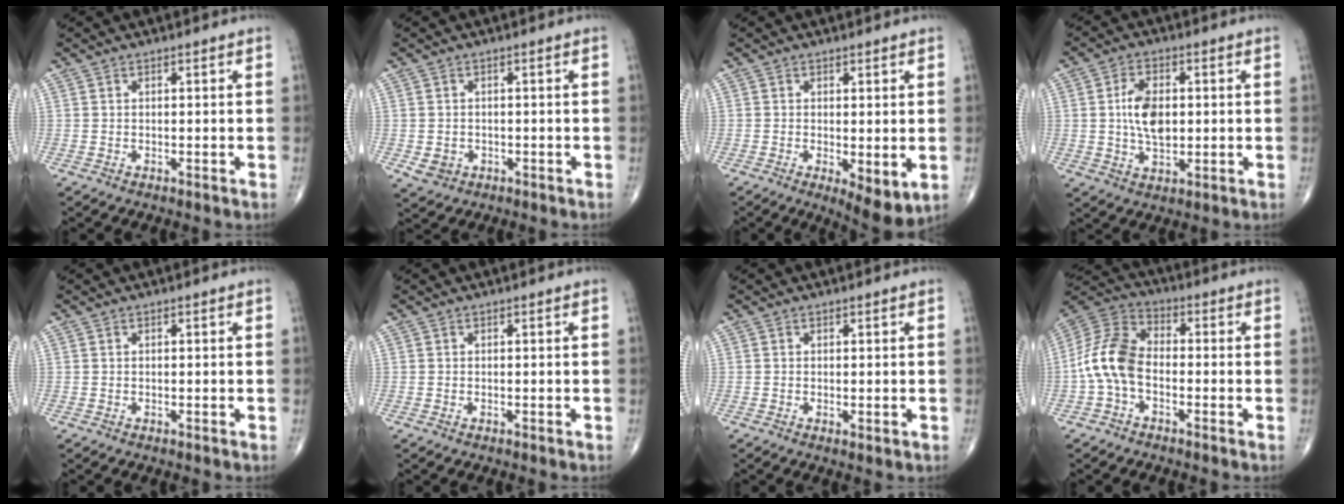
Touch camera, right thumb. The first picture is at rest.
{"total": 2.7, "force": [-0.7, 2.3, 1.1], "torque": [-0.011, 0.000, -0.004]}
{"total": 6.3, "force": [-1.2, 2.3, 5.8], "torque": [-0.086, -0.021, -0.014]}
{"total": 8.2, "force": [0.6, 4.9, 6.6], "torque": [-0.110, 0.000, 0.013]}
{"total": 0.0}
{"total": 0.0}
{"total": 0.9, "force": [-0.1, 0.4, 0.8], "torque": [-0.017, -0.005, -0.001]}
{"total": 10.9, "force": [-2.2, 6.9, 8.2], "torque": [-0.162, 0.034, -0.057]}